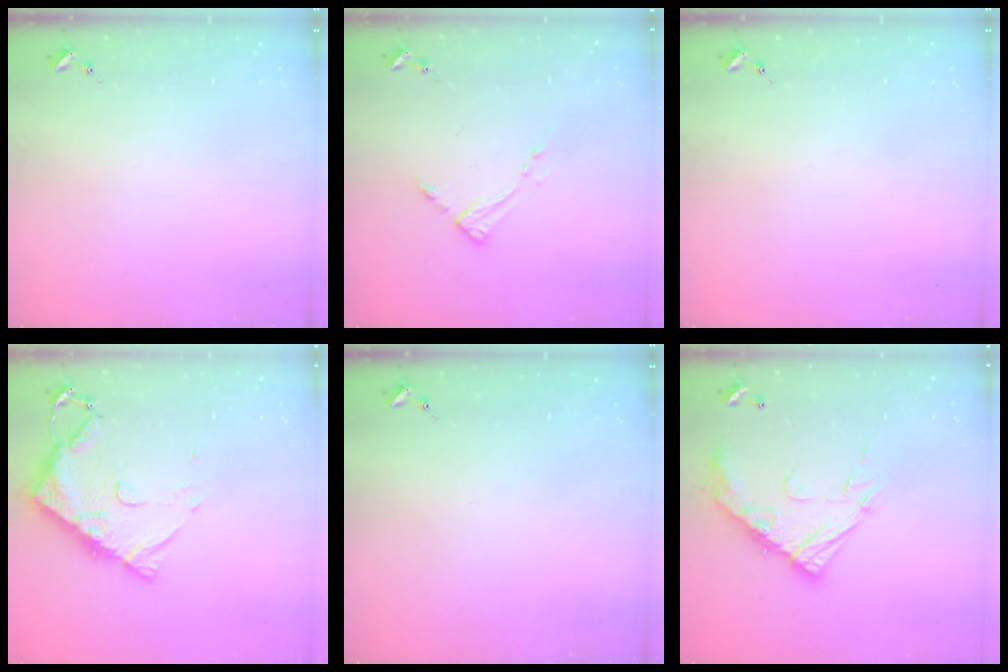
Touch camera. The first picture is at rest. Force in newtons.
{"total": 3.6, "press": 3.5, "slide": 0.4}
{"total": 0.0}
{"total": 11.5, "press": 11.5, "slide": 1.1}
{"total": 0.0}
{"total": 15.6, "press": 15.5, "slide": 1.2}